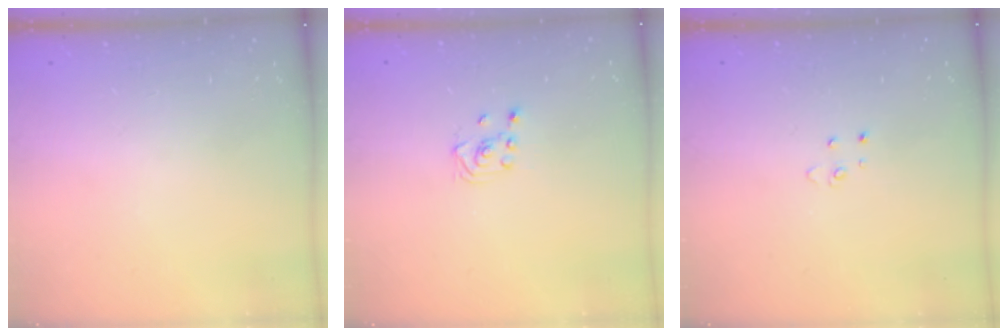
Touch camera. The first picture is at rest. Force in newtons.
{"total": 2.3, "press": 2.2, "slide": 0.8}
{"total": 2.6, "press": 2.6, "slide": 0.2}